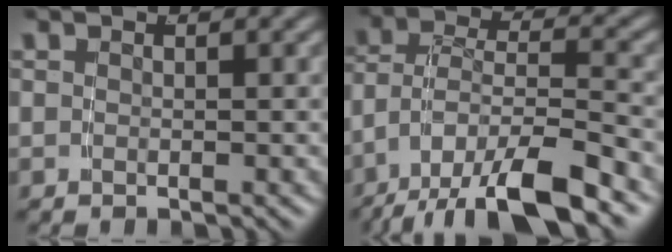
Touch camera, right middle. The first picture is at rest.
{"total": 7.5, "force": [-3.7, 3.5, 5.5], "torque": [-0.106, -0.032, -0.046]}